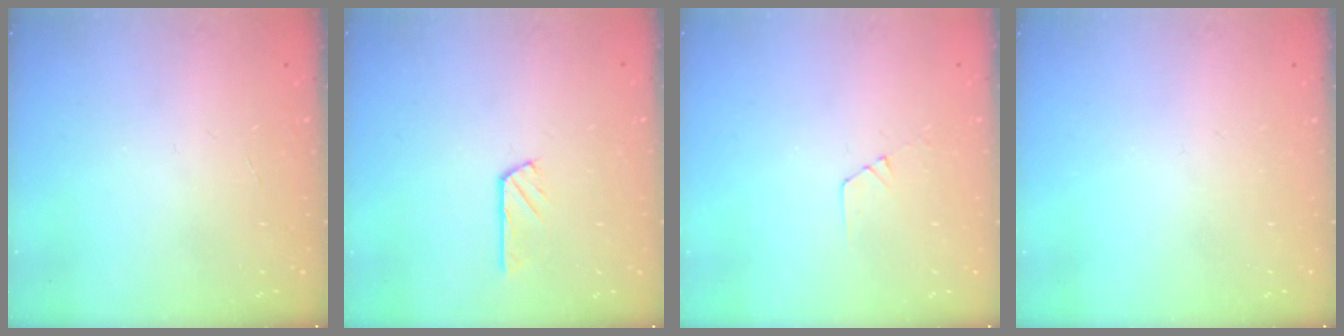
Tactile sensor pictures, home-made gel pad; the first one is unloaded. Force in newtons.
{"total": 3.3, "press": 3.3, "slide": 0.1}
{"total": 4.9, "press": 4.9, "slide": 0.5}
{"total": 0.0}